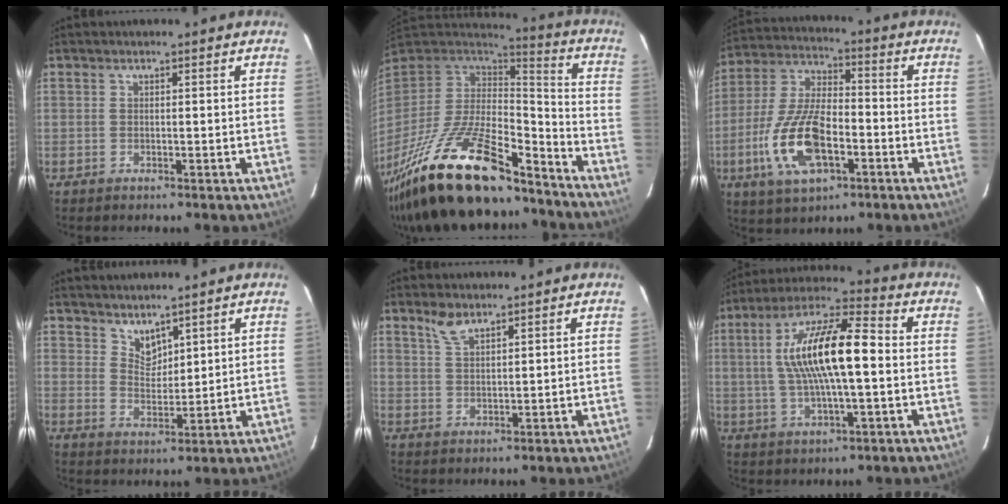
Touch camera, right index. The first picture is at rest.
{"total": 30.5, "force": [-21.2, 10.2, 19.4], "torque": [-0.375, -0.044, -0.344]}
{"total": 16.0, "force": [-5.5, 6.9, 13.4], "torque": [-0.289, -0.006, -0.101]}
{"total": 4.3, "force": [3.7, 1.9, 1.1], "torque": [-0.011, -0.003, 0.071]}
{"total": 3.6, "force": [2.8, 1.3, 1.9], "torque": [-0.036, 0.004, 0.056]}
{"total": 15.9, "force": [0.7, 4.3, 15.3], "torque": [-0.285, 0.017, 0.007]}